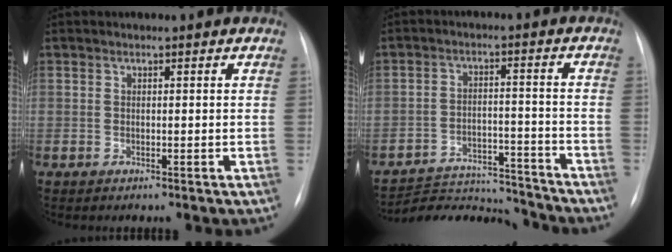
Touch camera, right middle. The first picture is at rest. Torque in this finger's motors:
{"motor_torque": [0.82, -0.89, -0.05, 0.00]}